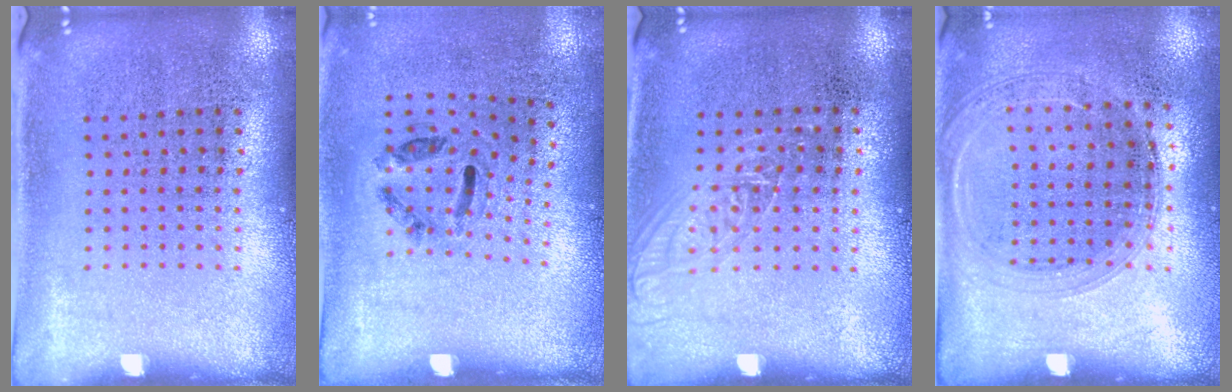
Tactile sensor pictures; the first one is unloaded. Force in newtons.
{"total": 1.3, "press": 0.6, "slide": 1.1}
{"total": 1.1, "press": 1.1, "slide": 0.4}
{"total": 1.5, "press": 1.4, "slide": 0.3}